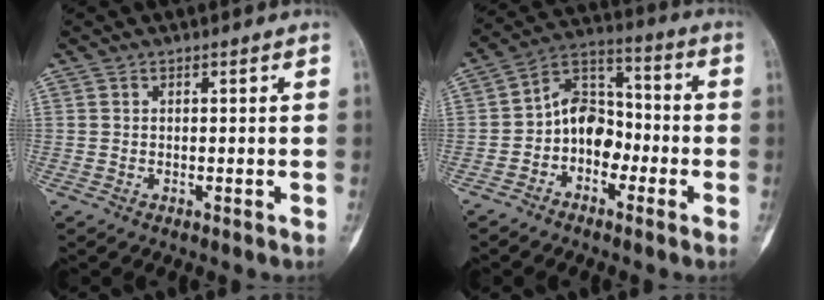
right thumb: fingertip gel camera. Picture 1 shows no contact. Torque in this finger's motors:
{"motor_torque": [0.81, 0.99, 0.77, -0.77, 0.19]}